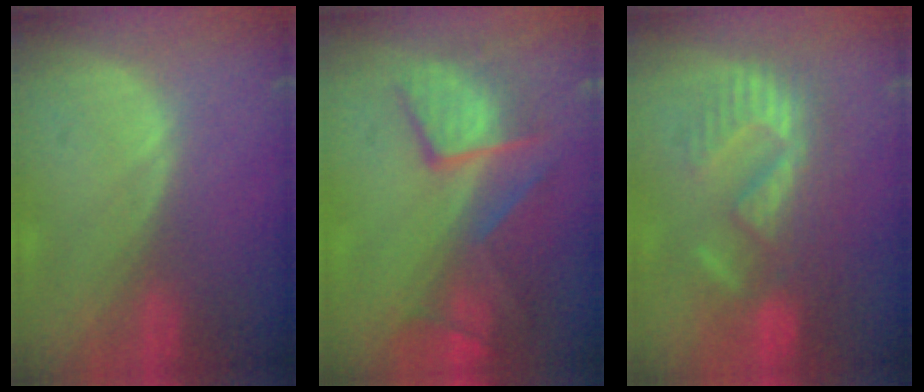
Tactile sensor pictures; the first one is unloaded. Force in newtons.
{"total": 10.0, "press": 8.6, "slide": 5.1}
{"total": 9.1, "press": 8.9, "slide": 1.9}